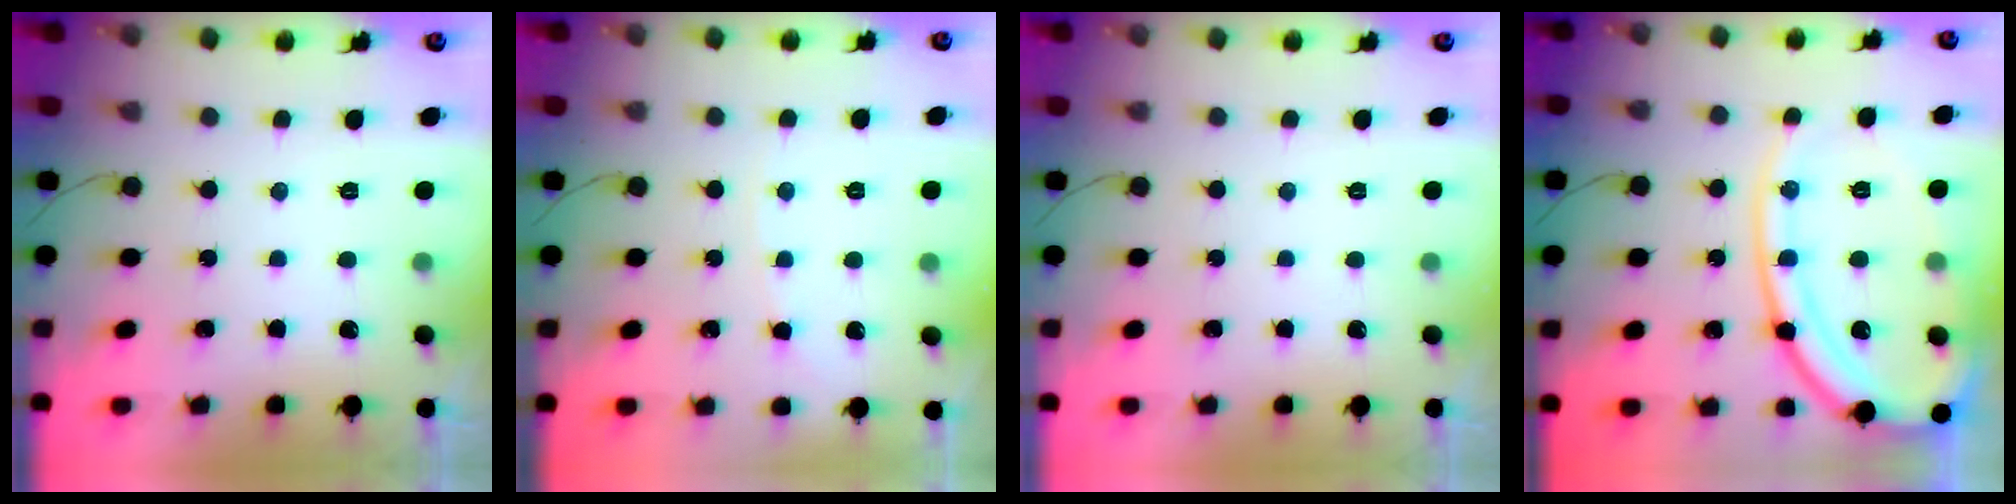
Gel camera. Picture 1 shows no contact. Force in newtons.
{"total": 1.8, "press": 1.8, "slide": 0.3}
{"total": 0.0}
{"total": 19.4, "press": 19.3, "slide": 1.9}